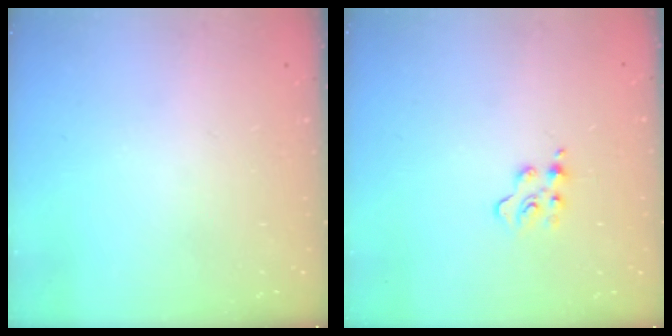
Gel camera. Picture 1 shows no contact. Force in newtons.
{"total": 3.9, "press": 3.9, "slide": 0.4}